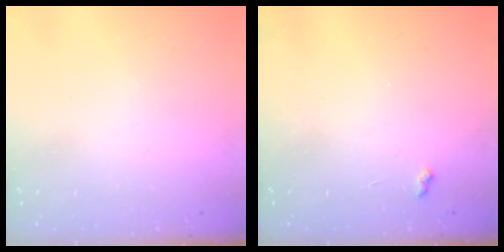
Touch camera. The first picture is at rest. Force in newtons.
{"total": 3.2, "press": 3.1, "slide": 0.5}